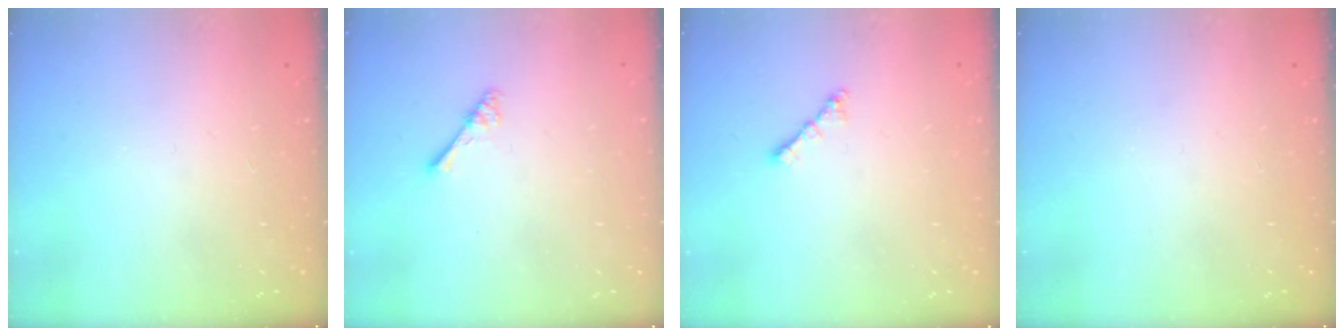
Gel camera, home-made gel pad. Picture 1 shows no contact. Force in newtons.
{"total": 2.4, "press": 2.4, "slide": 0.4}
{"total": 2.0, "press": 1.9, "slide": 0.6}
{"total": 0.0}